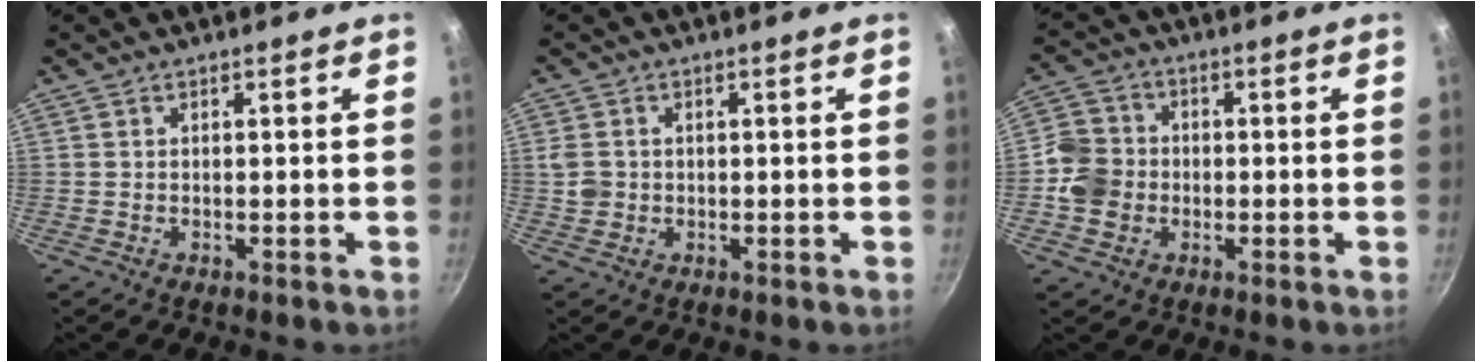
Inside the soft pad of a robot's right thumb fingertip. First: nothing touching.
{"total": 3.4, "force": [0.1, 3.0, 1.6], "torque": [-0.025, 0.002, 0.004]}
{"total": 7.6, "force": [-1.2, 6.9, 3.1], "torque": [-0.032, 0.014, -0.040]}